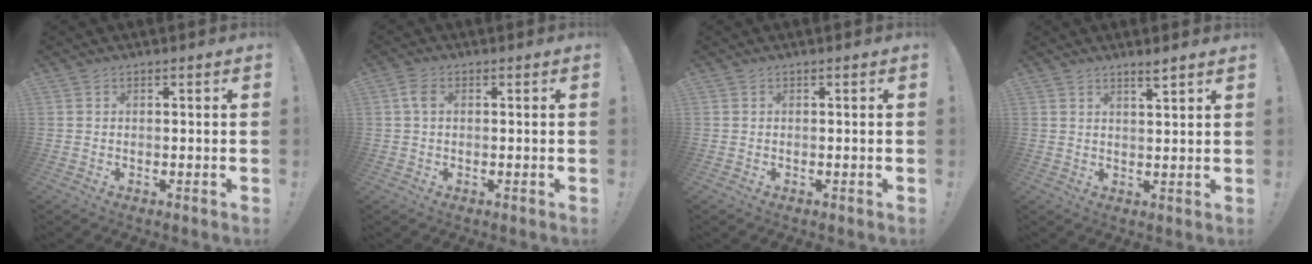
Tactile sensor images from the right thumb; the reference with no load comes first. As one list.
[{"total": 3.4, "force": [0.8, 2.0, 2.6], "torque": [-0.043, 0.005, 0.013]}, {"total": 0.0}, {"total": 3.2, "force": [2.4, -0.2, 2.1], "torque": [-0.021, -0.020, 0.036]}]